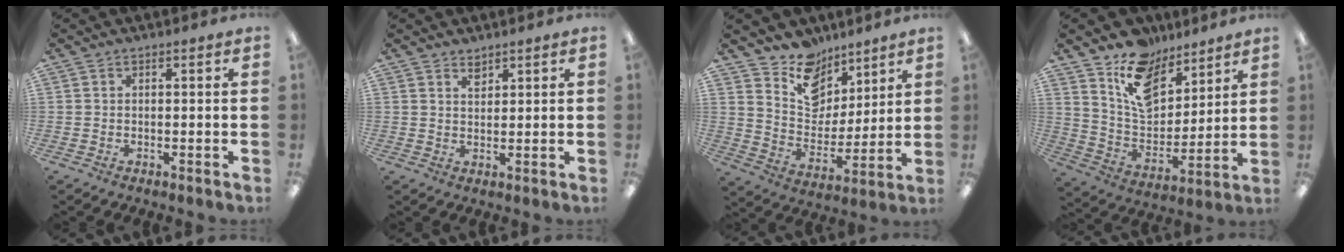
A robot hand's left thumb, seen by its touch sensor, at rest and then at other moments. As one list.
[{"total": 2.3, "force": [1.9, 1.0, 0.6], "torque": [0.003, -0.010, 0.034]}, {"total": 12.8, "force": [9.3, 8.2, 3.0], "torque": [-0.060, -0.073, 0.180]}, {"total": 14.7, "force": [10.1, 8.8, 6.2], "torque": [-0.104, -0.060, 0.191]}]